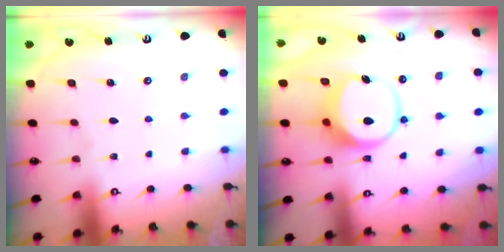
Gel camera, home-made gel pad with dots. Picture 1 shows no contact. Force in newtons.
{"total": 8.7, "press": 8.6, "slide": 1.4}